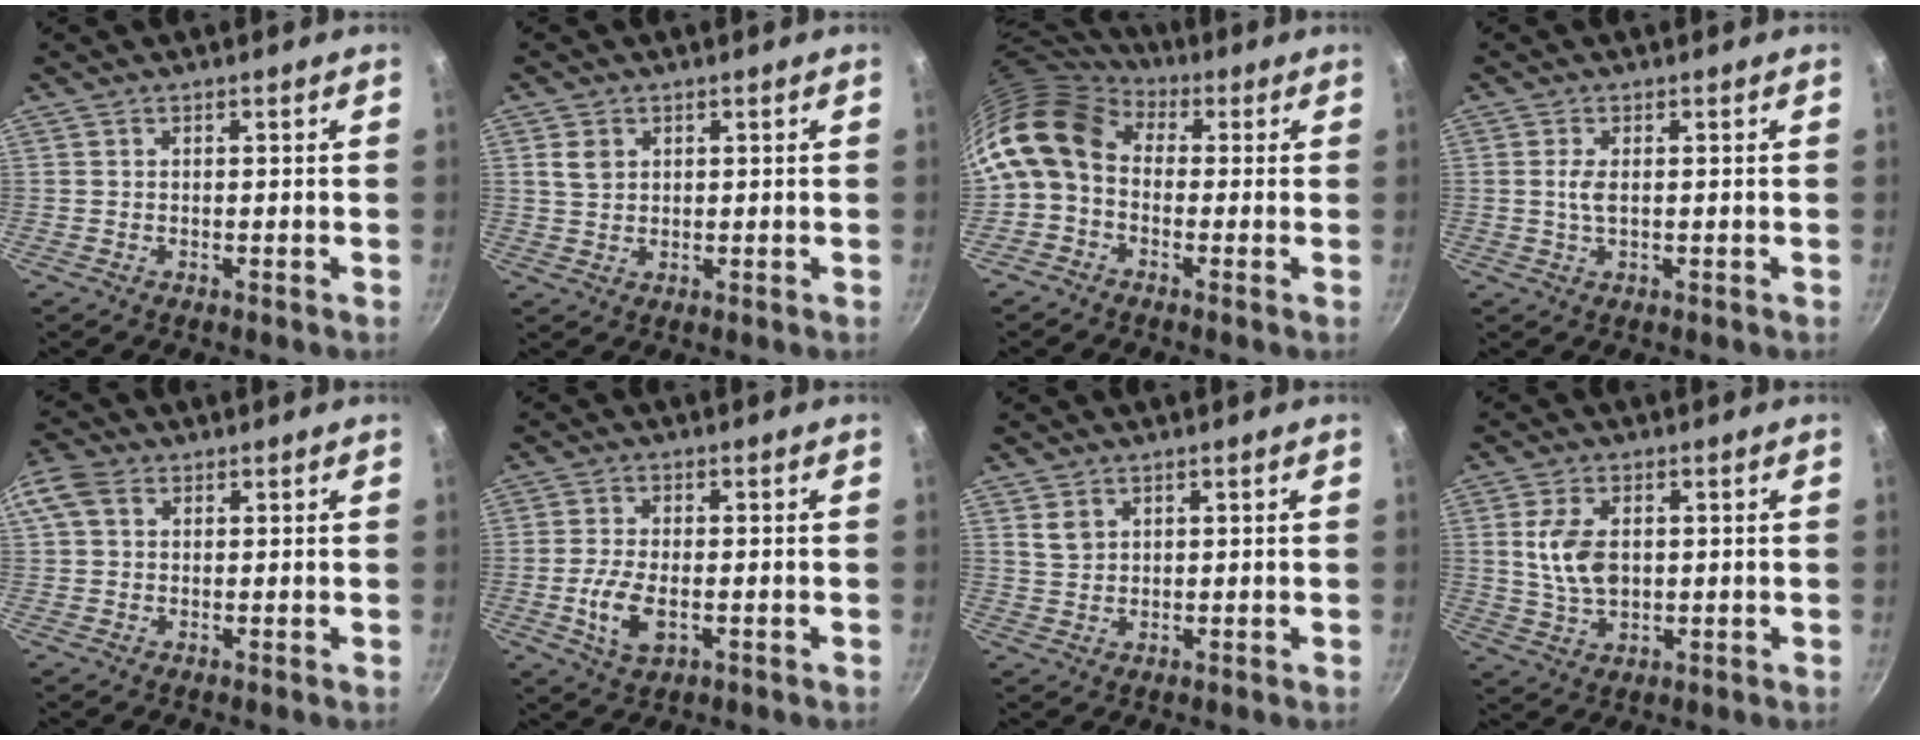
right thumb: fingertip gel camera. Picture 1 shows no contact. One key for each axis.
{"total": 3.1, "fx": 1.1, "fy": 2.4, "fz": 1.6, "tx": -0.022, "ty": 0.001, "tz": 0.024}
{"total": 11.6, "fx": 0.2, "fy": 8.9, "fz": 7.5, "tx": -0.133, "ty": 0.028, "tz": -0.021}
{"total": 2.3, "fx": 0.2, "fy": 0.9, "fz": 2.2, "tx": -0.049, "ty": 0.000, "tz": 0.004}
{"total": 5.7, "fx": 1.9, "fy": 4.1, "fz": 3.4, "tx": -0.068, "ty": 0.013, "tz": 0.028}
{"total": 7.1, "fx": -1.6, "fy": 3.7, "fz": 5.9, "tx": -0.120, "ty": 0.001, "tz": -0.030}
{"total": 3.0, "fx": 1.5, "fy": 2.1, "fz": 1.5, "tx": -0.019, "ty": -0.001, "tz": 0.032}
{"total": 8.1, "fx": 1.1, "fy": 4.9, "fz": 6.3, "tx": -0.114, "ty": -0.005, "tz": 0.022}